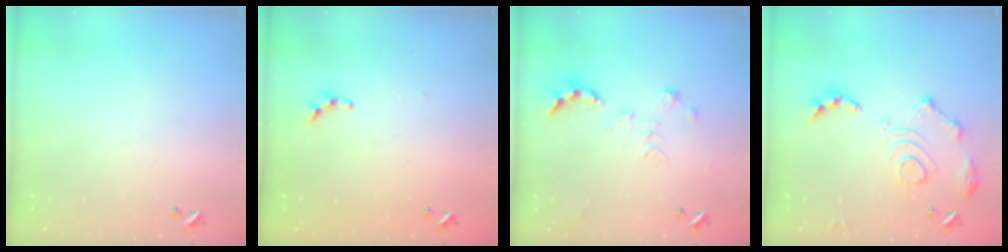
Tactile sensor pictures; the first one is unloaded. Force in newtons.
{"total": 5.5, "press": 5.5, "slide": 0.6}
{"total": 0.8, "press": 0.8, "slide": 0.3}
{"total": 14.6, "press": 14.5, "slide": 1.6}